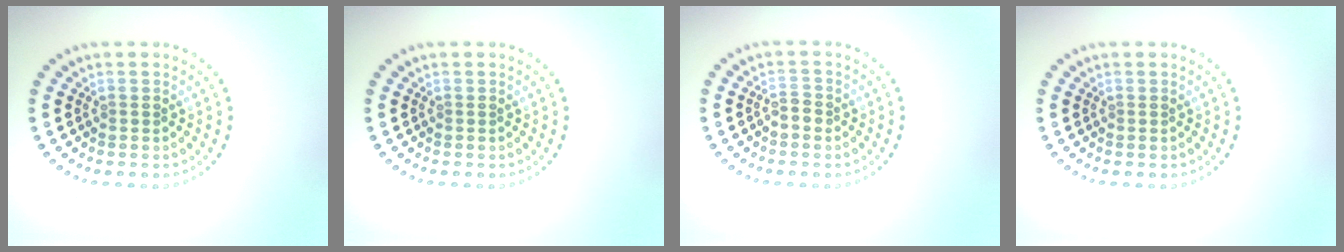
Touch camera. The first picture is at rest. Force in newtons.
{"total": 0.0}
{"total": 1.2, "press": 1.2, "slide": 0.4}
{"total": 0.0}